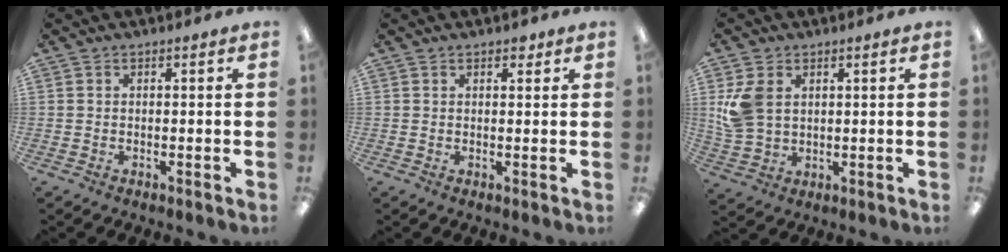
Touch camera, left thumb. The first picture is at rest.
{"total": 1.9, "force": [1.4, 1.0, 0.8], "torque": [-0.001, -0.004, 0.021]}
{"total": 8.4, "force": [2.7, 6.2, 5.0], "torque": [-0.107, 0.005, 0.054]}